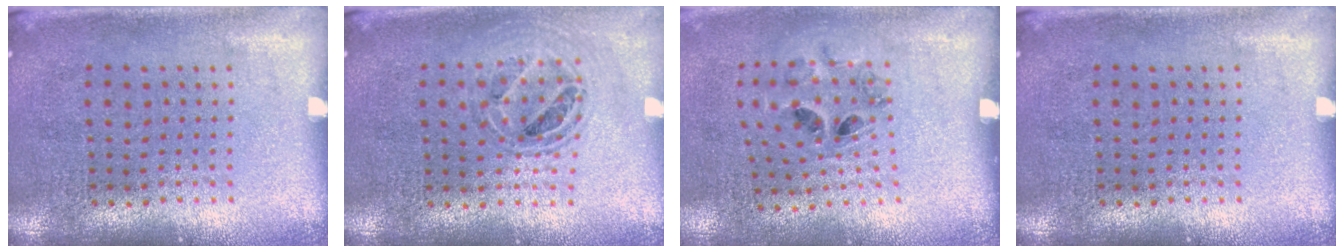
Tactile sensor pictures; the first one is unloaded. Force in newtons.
{"total": 0.8, "press": 0.7, "slide": 0.2}
{"total": 1.3, "press": 0.8, "slide": 1.1}
{"total": 0.0}